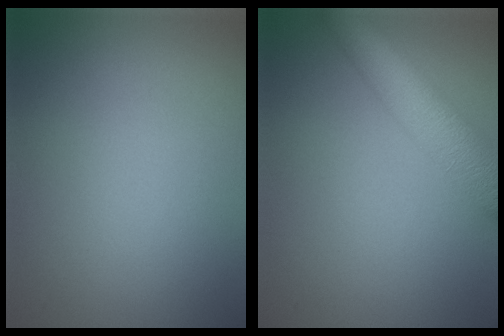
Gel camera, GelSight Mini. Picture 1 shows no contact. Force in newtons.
{"total": 7.2, "press": 7.2, "slide": 0.4}